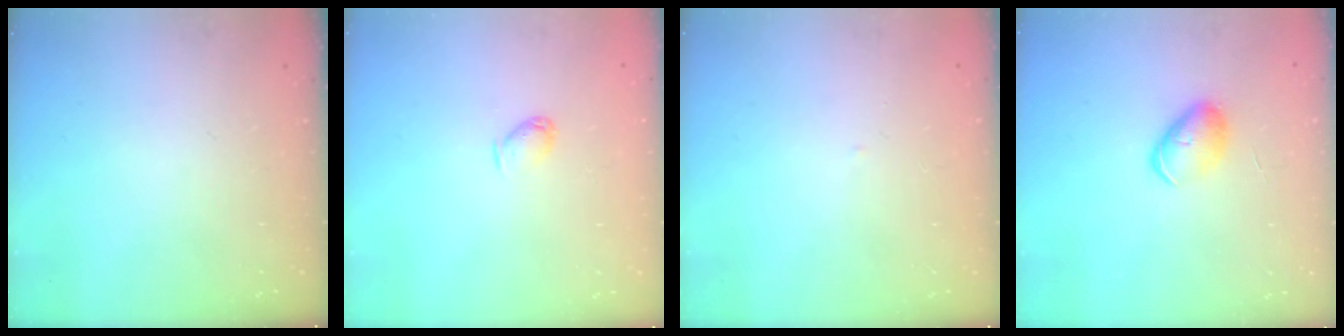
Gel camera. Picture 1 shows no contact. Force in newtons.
{"total": 3.4, "press": 3.3, "slide": 0.7}
{"total": 1.6, "press": 1.6, "slide": 0.3}
{"total": 7.6, "press": 7.6, "slide": 0.6}